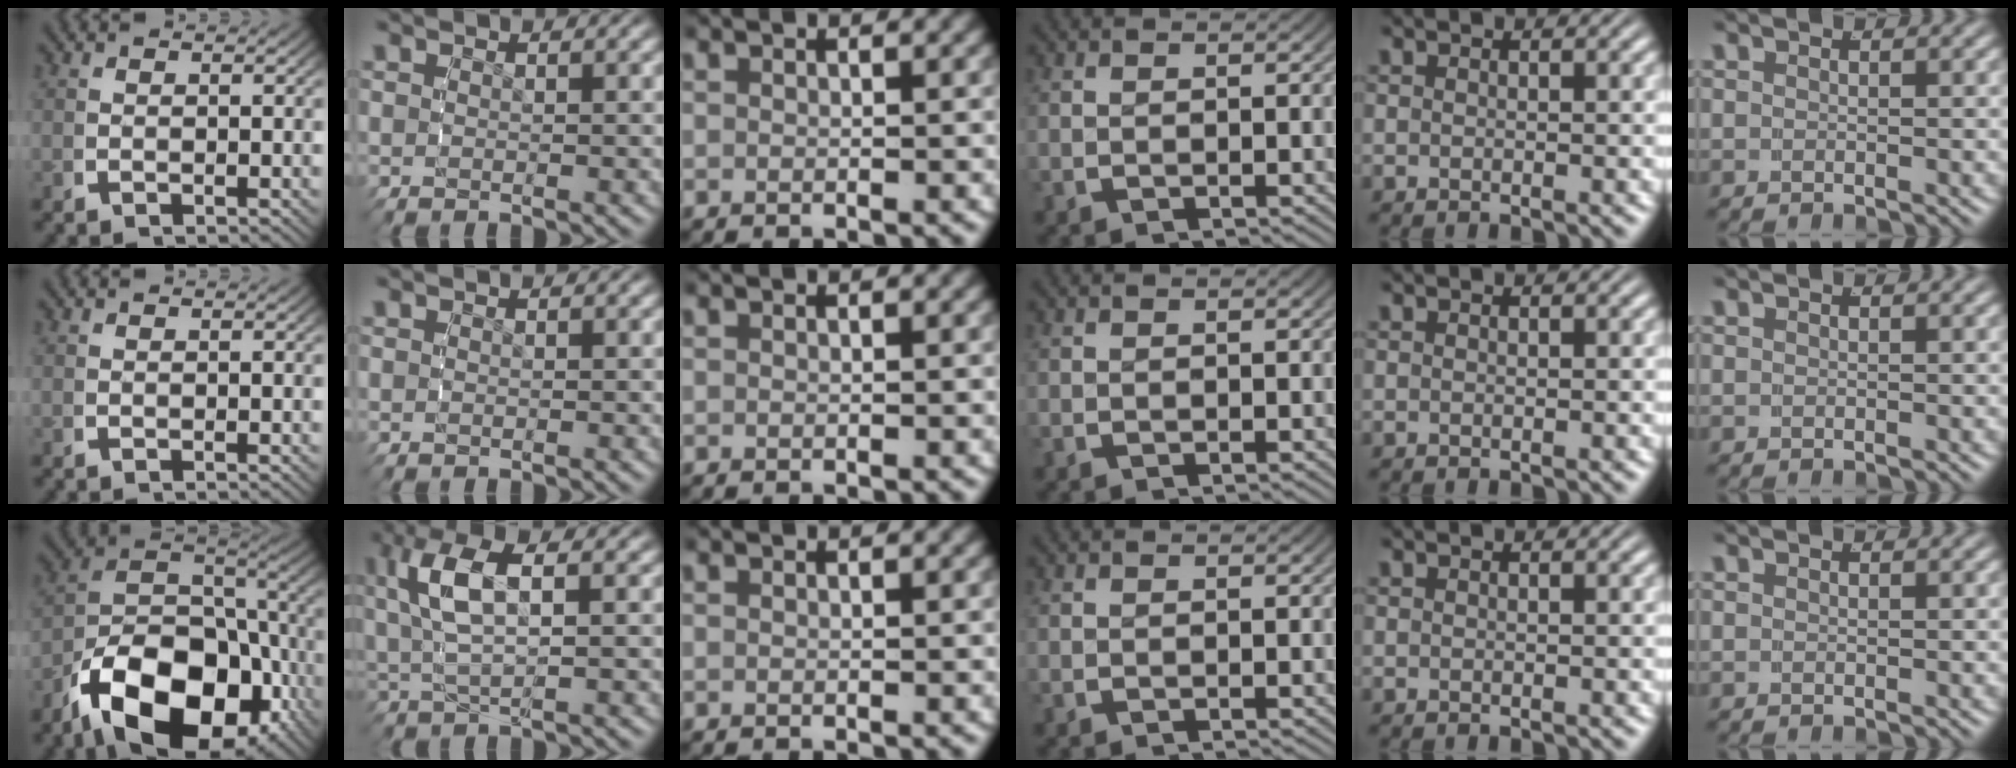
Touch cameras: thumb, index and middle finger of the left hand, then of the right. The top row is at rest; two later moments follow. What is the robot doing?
{"motion": "grasp_and_lifting", "object": "bowl"}